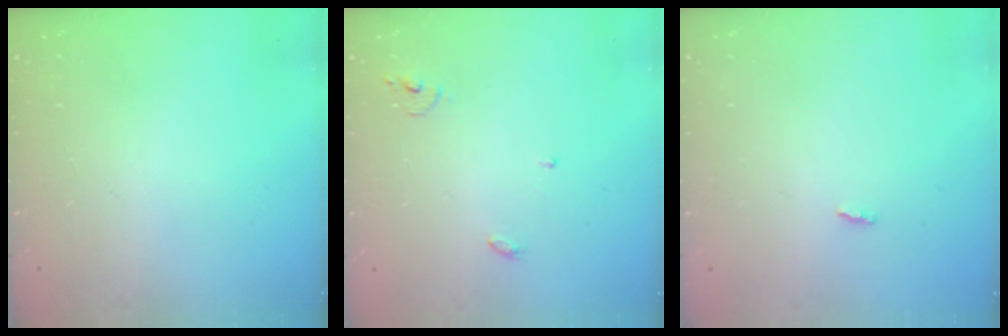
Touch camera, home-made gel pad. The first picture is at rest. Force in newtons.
{"total": 3.8, "press": 3.8, "slide": 0.4}
{"total": 1.9, "press": 1.9, "slide": 0.2}